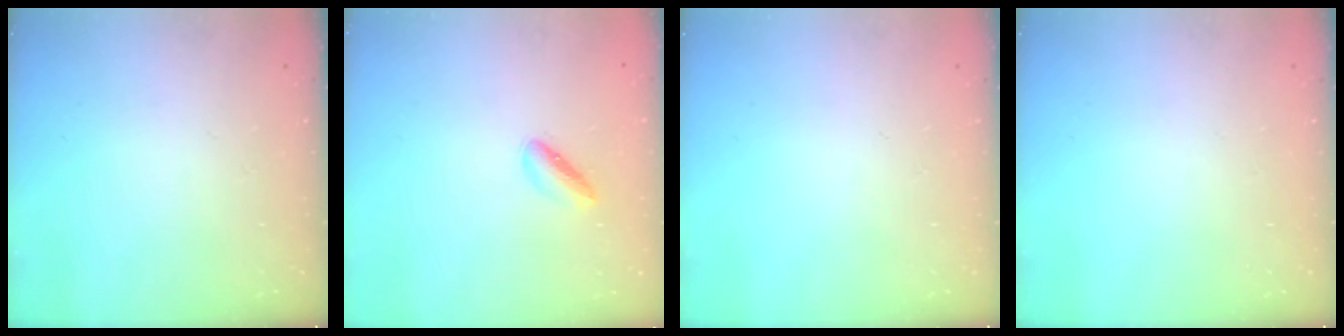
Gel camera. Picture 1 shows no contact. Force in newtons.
{"total": 2.1, "press": 2.1, "slide": 0.3}
{"total": 0.0}
{"total": 0.0}